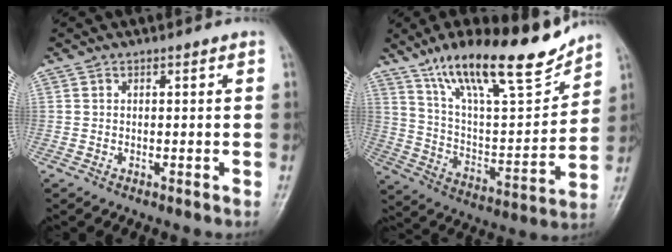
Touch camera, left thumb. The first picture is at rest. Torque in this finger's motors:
{"motor_torque": [0.16, 0.19, 1.42, -1.35, 0.11]}